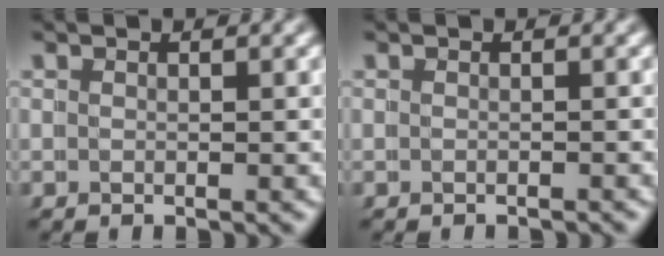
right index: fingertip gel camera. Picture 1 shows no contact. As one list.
[{"total": 1.0, "force": [-0.9, 0.1, -0.1], "torque": [0.001, -0.002, -0.015]}]